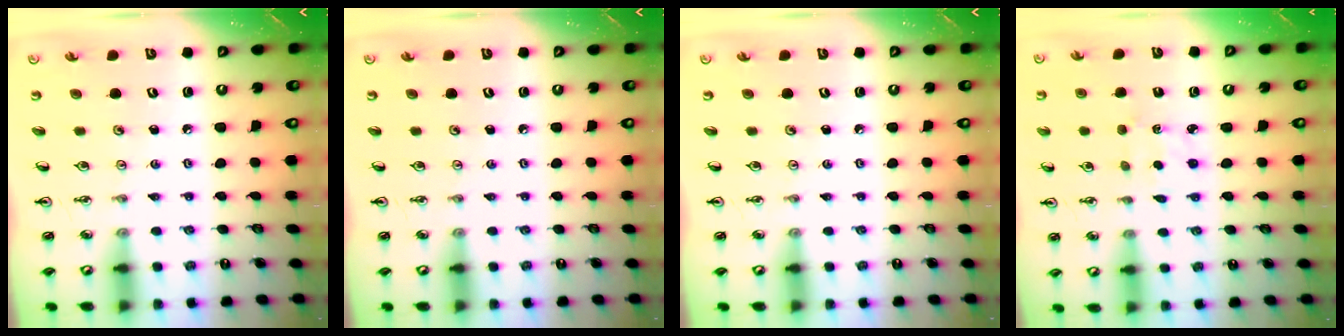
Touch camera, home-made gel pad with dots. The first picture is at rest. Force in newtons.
{"total": 0.0}
{"total": 0.0}
{"total": 2.5, "press": 2.4, "slide": 0.6}